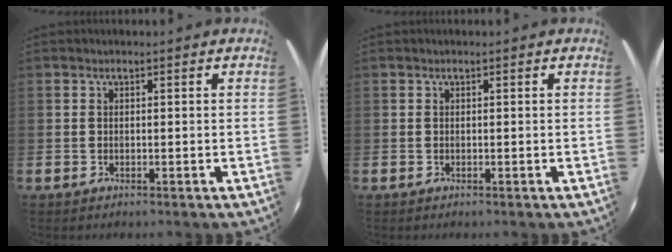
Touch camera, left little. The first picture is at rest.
{"total": 0.0}